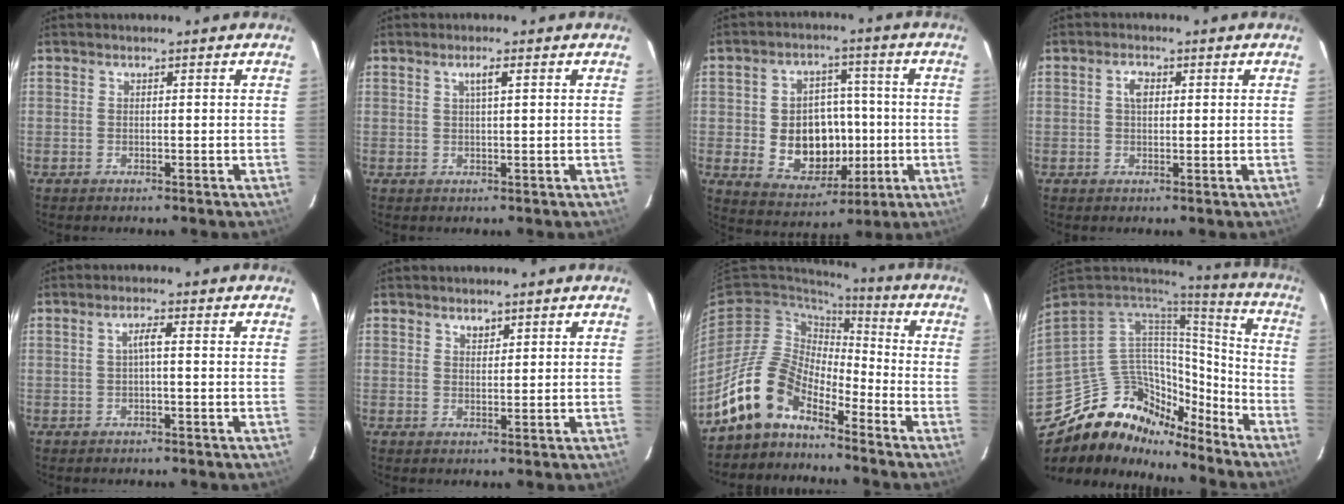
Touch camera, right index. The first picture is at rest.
{"total": 2.0, "force": [0.9, 0.0, 1.8], "torque": [-0.031, 0.003, 0.015]}
{"total": 12.7, "force": [-1.6, 9.9, 7.7], "torque": [-0.159, 0.008, -0.001]}
{"total": 2.6, "force": [0.7, 1.6, 1.9], "torque": [-0.036, 0.008, 0.012]}
{"total": 1.9, "force": [-0.2, 0.0, 1.8], "torque": [-0.035, 0.006, -0.004]}
{"total": 1.6, "force": [1.2, 0.8, 0.6], "torque": [-0.006, 0.002, 0.021]}
{"total": 12.3, "force": [-9.6, 5.6, 5.3], "torque": [-0.101, 0.020, -0.191]}
{"total": 19.8, "force": [-15.0, 11.1, 6.6], "torque": [-0.145, 0.037, -0.246]}